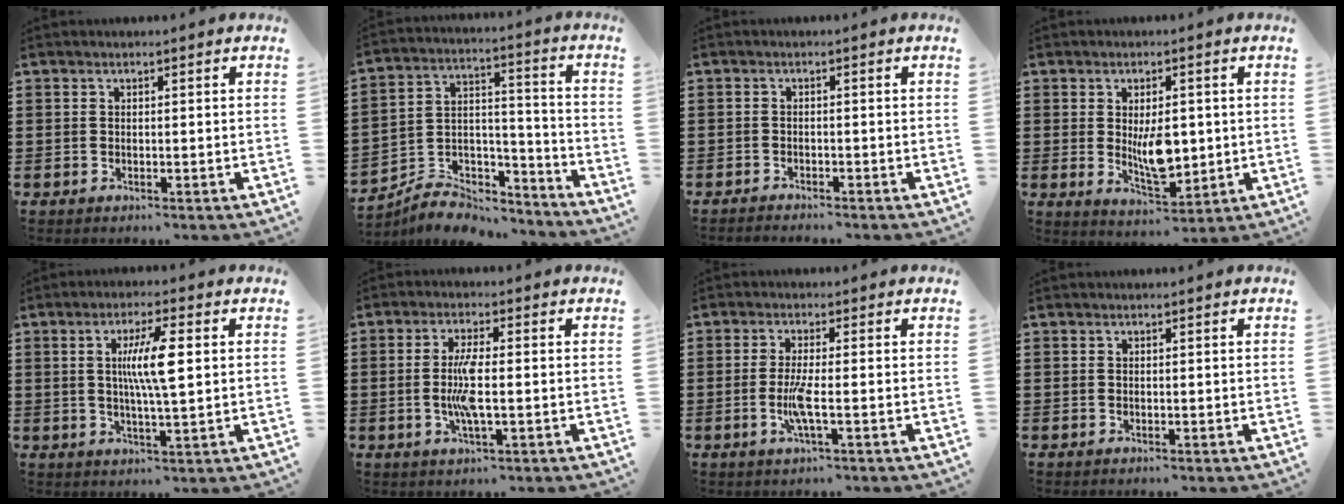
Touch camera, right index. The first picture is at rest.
{"total": 7.4, "force": [-6.8, 2.7, 1.4], "torque": [-0.029, 0.019, -0.133]}
{"total": 1.1, "force": [-1.1, 0.0, -0.1], "torque": [-0.001, 0.002, -0.024]}
{"total": 6.9, "force": [0.2, 3.2, 6.1], "torque": [-0.097, -0.006, -0.001]}
{"total": 7.3, "force": [1.2, 1.0, 7.2], "torque": [-0.135, 0.002, 0.015]}
{"total": 5.7, "force": [-0.6, 1.2, 5.5], "torque": [-0.119, -0.005, -0.021]}
{"total": 4.6, "force": [-1.1, 0.3, 4.5], "torque": [-0.092, -0.012, -0.026]}
{"total": 0.0}